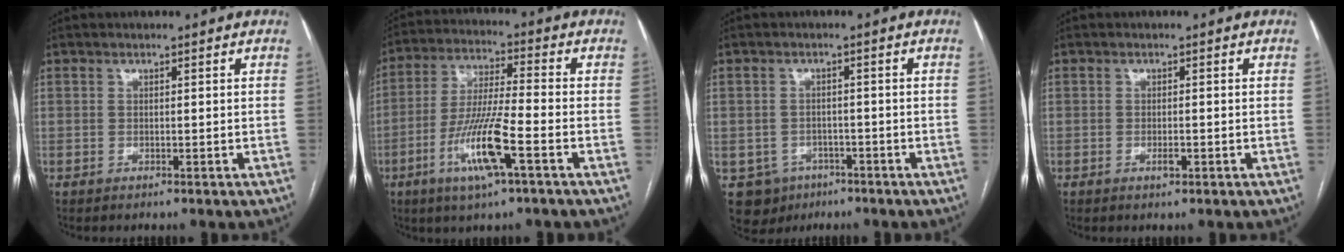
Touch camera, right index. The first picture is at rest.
{"total": 11.7, "force": [-4.8, 0.7, 10.6], "torque": [-0.212, -0.010, -0.091]}
{"total": 6.0, "force": [-2.9, 5.2, 0.8], "torque": [-0.015, 0.007, -0.035]}
{"total": 1.4, "force": [-0.6, 0.5, 1.2], "torque": [-0.023, -0.001, -0.008]}